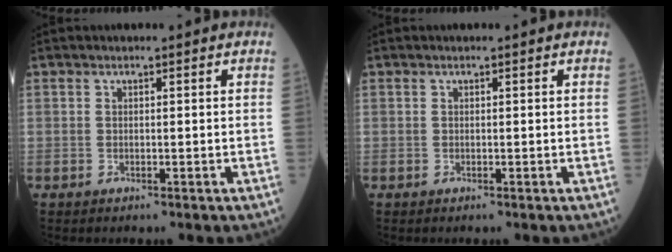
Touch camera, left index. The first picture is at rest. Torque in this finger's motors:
{"motor_torque": [0.00, 0.00, 0.00, 0.00]}